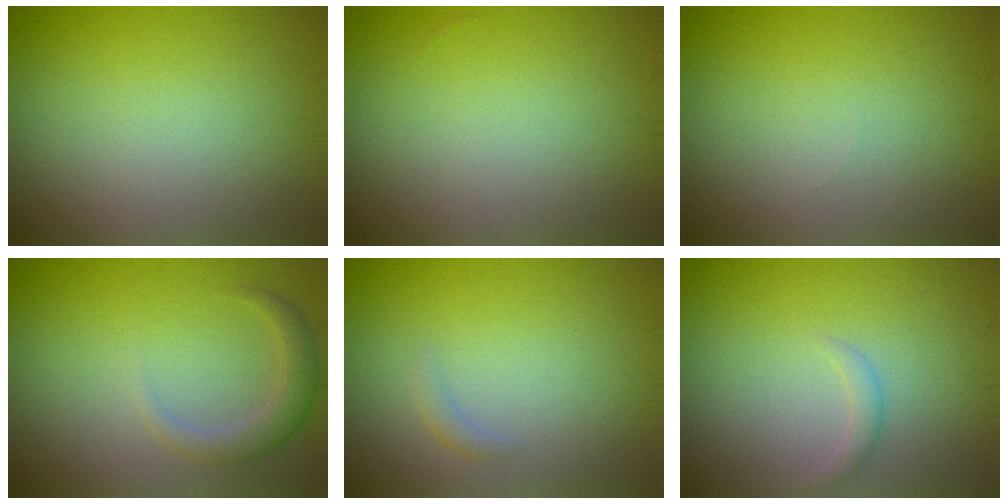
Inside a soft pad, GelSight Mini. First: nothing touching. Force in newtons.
{"total": 0.0}
{"total": 0.0}
{"total": 2.3, "press": 2.3, "slide": 0.2}
{"total": 0.9, "press": 0.9, "slide": 0.0}
{"total": 1.1, "press": 1.1, "slide": 0.1}